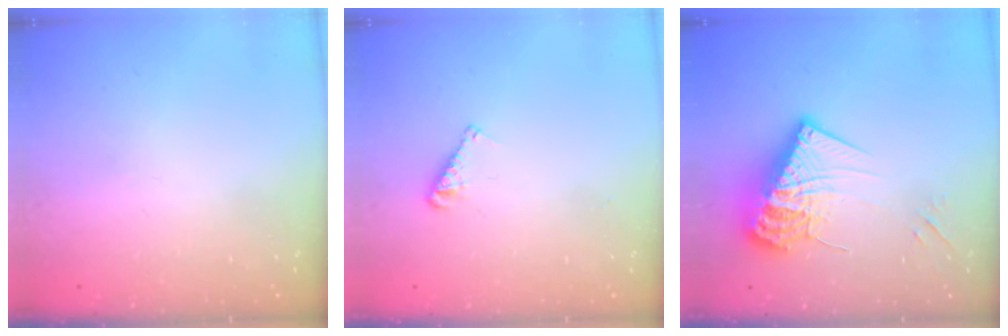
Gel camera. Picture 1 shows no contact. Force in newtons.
{"total": 4.3, "press": 4.3, "slide": 0.6}
{"total": 17.6, "press": 17.6, "slide": 1.4}